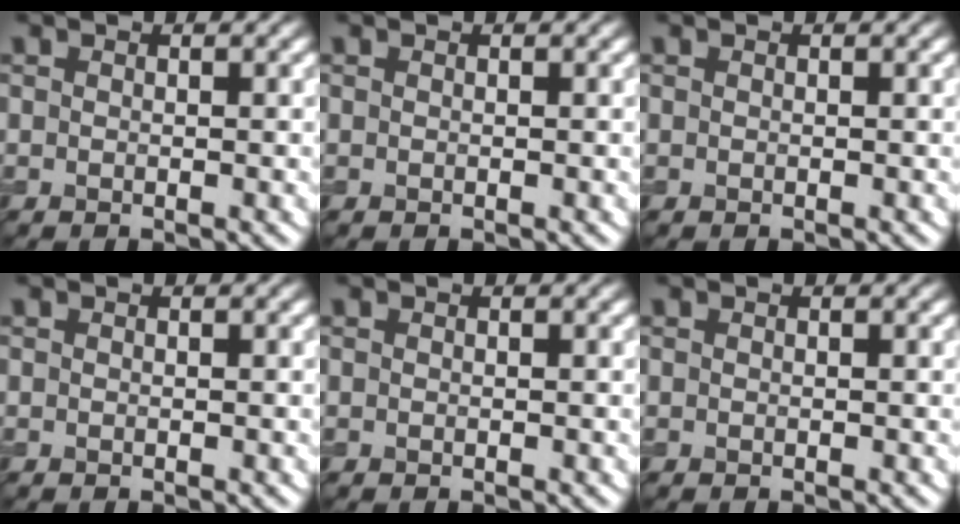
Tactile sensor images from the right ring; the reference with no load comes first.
{"total": 0.0}
{"total": 0.0}
{"total": 0.0}
{"total": 0.0}
{"total": 0.0}